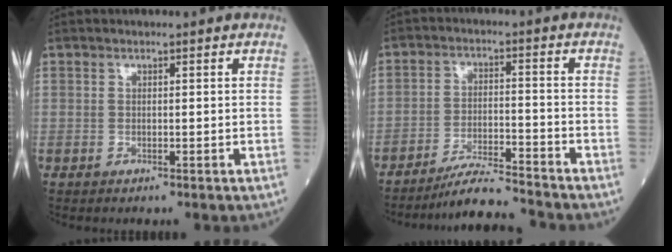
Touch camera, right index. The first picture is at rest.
{"total": 7.7, "force": [-7.3, -0.5, 2.3], "torque": [-0.038, -0.010, -0.130]}